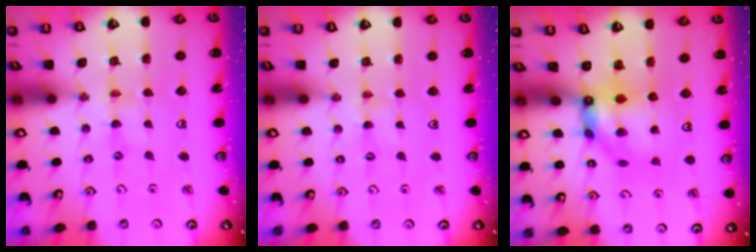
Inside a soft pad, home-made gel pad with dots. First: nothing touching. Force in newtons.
{"total": 1.4, "press": 1.4, "slide": 0.3}
{"total": 7.3, "press": 7.2, "slide": 0.7}